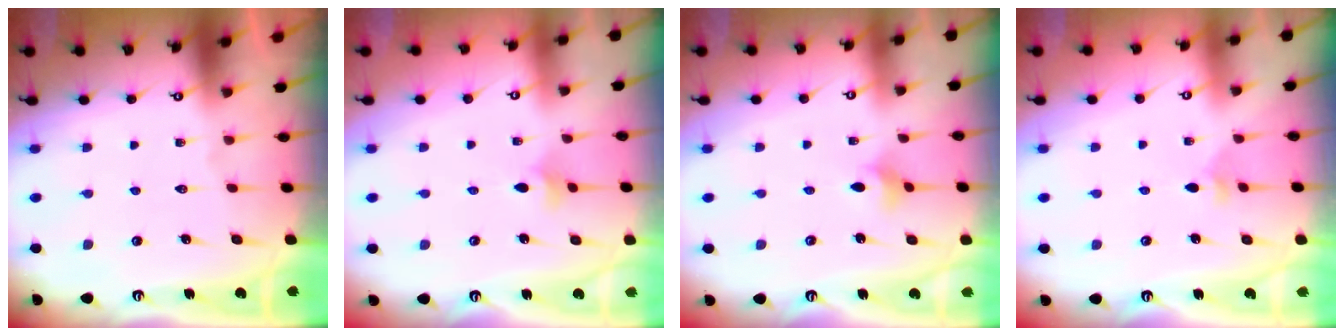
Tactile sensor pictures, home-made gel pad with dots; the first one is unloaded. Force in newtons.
{"total": 3.1, "press": 3.0, "slide": 0.7}
{"total": 2.8, "press": 2.7, "slide": 0.7}
{"total": 3.0, "press": 2.9, "slide": 0.9}